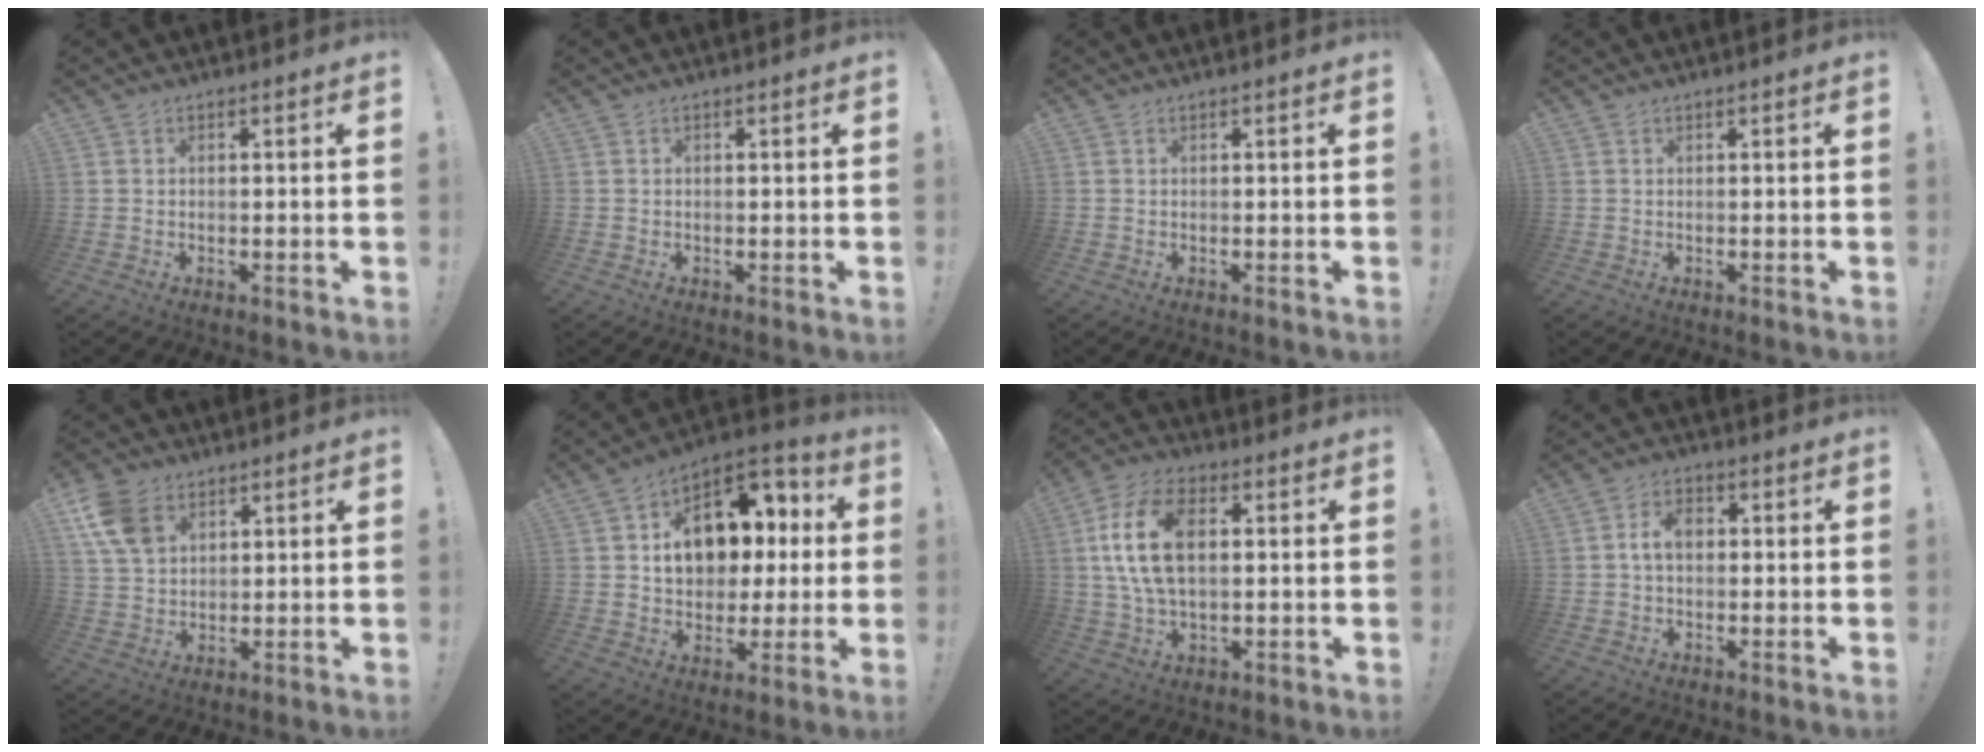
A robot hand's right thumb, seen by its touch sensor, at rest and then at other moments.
{"total": 0.0}
{"total": 0.0}
{"total": 0.0}
{"total": 11.0, "force": [5.4, 7.5, 6.0], "torque": [-0.116, -0.015, 0.107]}
{"total": 14.8, "force": [2.4, 11.7, 8.7], "torque": [-0.112, -0.005, 0.057]}
{"total": 15.2, "force": [2.5, 9.4, 11.6], "torque": [-0.209, 0.001, 0.045]}
{"total": 5.8, "force": [0.4, 3.8, 4.4], "torque": [-0.072, 0.011, 0.007]}